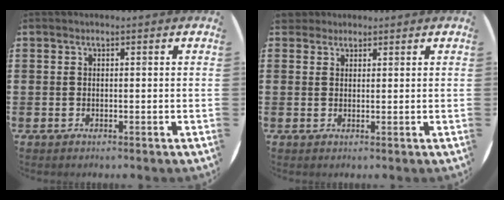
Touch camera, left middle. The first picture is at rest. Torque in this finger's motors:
{"motor_torque": [-0.31, -0.16, 0.06, 0.01]}